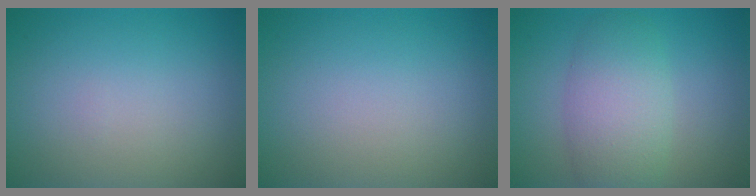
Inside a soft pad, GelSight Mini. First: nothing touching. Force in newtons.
{"total": 0.0}
{"total": 5.2, "press": 5.2, "slide": 0.1}